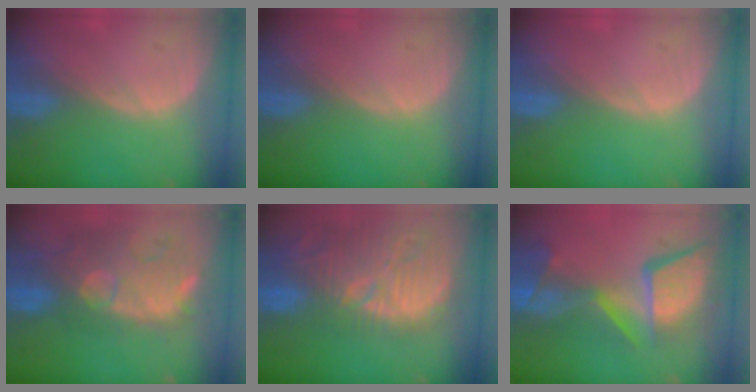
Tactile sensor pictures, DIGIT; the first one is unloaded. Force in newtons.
{"total": 0.0}
{"total": 0.0}
{"total": 11.7, "press": 10.7, "slide": 4.8}
{"total": 14.6, "press": 13.0, "slide": 6.7}
{"total": 13.9, "press": 11.3, "slide": 8.1}